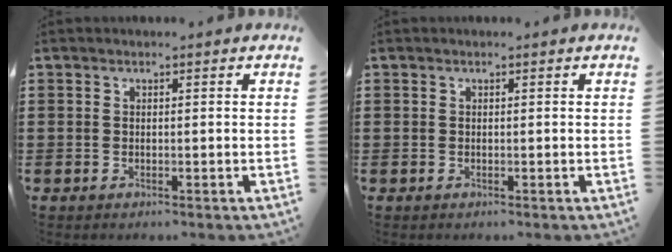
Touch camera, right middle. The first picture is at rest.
{"total": 0.0}